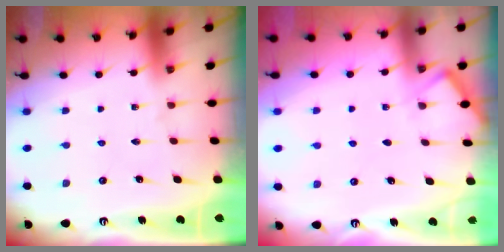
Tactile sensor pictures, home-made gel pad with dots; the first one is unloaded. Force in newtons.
{"total": 3.1, "press": 3.1, "slide": 0.5}